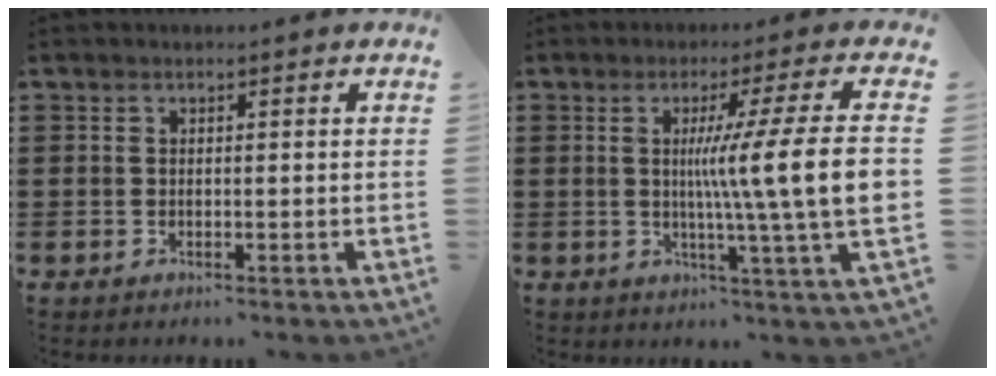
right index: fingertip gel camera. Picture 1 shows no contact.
{"total": 12.2, "force": [0.2, -1.0, 12.2], "torque": [-0.211, -0.018, -0.010]}